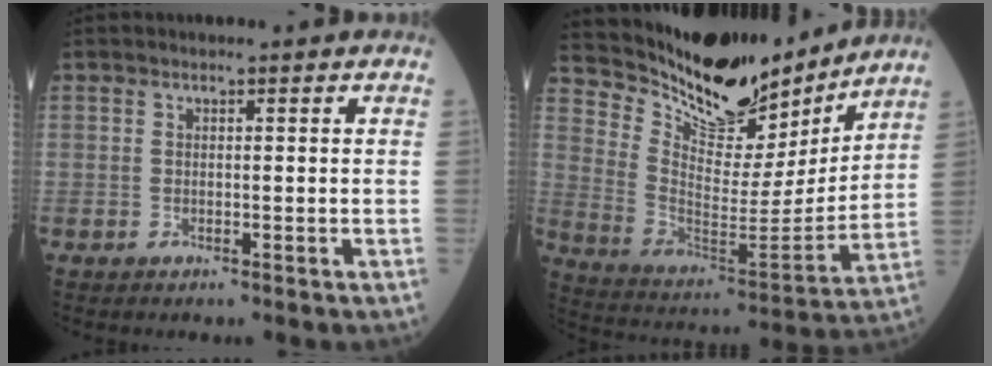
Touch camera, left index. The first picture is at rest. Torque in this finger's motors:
{"motor_torque": [0.55, -0.43, 0.67, 0.13]}